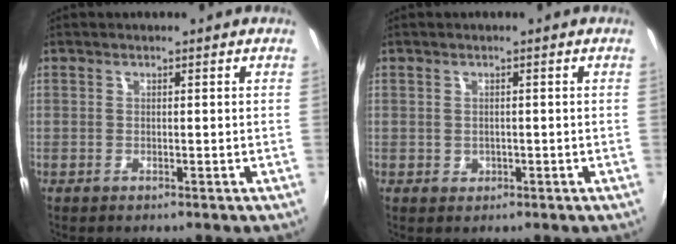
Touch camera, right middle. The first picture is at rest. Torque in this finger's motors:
{"motor_torque": [0.17, -0.09, -0.01, 0.01]}